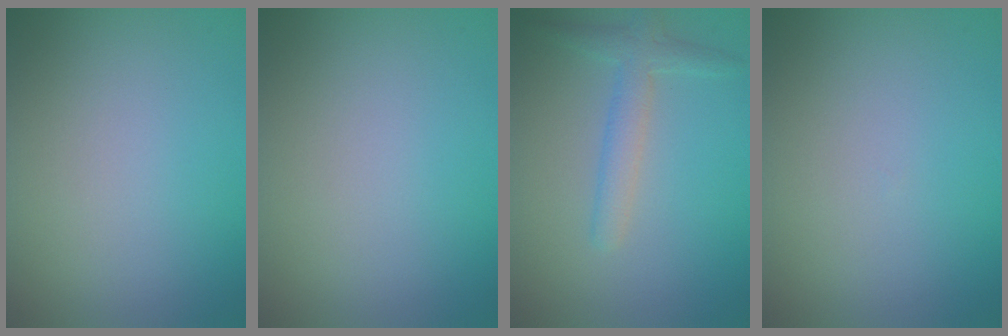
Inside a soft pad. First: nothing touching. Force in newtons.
{"total": 0.0}
{"total": 2.5, "press": 2.5, "slide": 0.1}
{"total": 0.0}